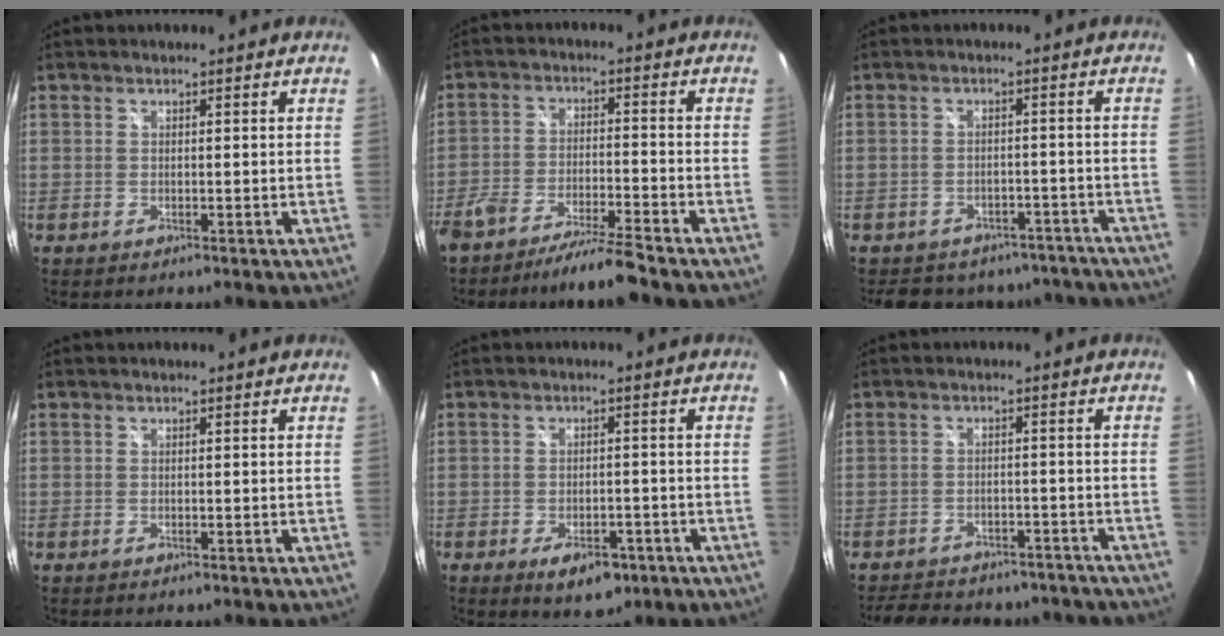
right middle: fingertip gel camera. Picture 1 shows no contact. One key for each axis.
{"total": 8.7, "fx": -7.6, "fy": -0.1, "fz": 4.2, "tx": -0.095, "ty": -0.005, "tz": -0.134}
{"total": 16.1, "fx": -13.5, "fy": 7.4, "fz": 4.7, "tx": -0.103, "ty": 0.023, "tz": -0.155}
{"total": 0.0}
{"total": 6.8, "fx": -3.9, "fy": 3.6, "fz": 4.3, "tx": -0.081, "ty": -0.006, "tz": -0.051}
{"total": 15.9, "fx": -13.4, "fy": 6.2, "fz": 5.9, "tx": -0.126, "ty": 0.007, "tz": -0.167}